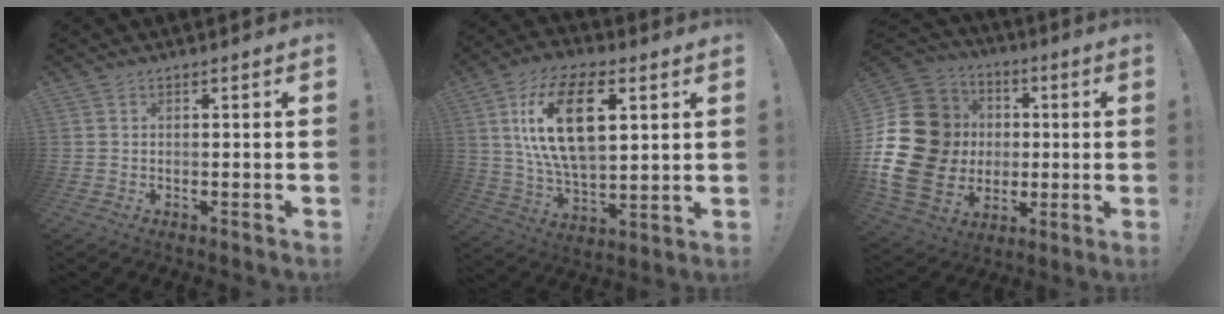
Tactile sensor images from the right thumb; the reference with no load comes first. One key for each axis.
{"total": 21.1, "fx": 6.8, "fy": 11.1, "fz": 16.6, "tx": -0.315, "ty": -0.012, "tz": 0.108}
{"total": 25.4, "fx": -0.3, "fy": 21.3, "fz": 13.8, "tx": -0.277, "ty": 0.005, "tz": 0.051}